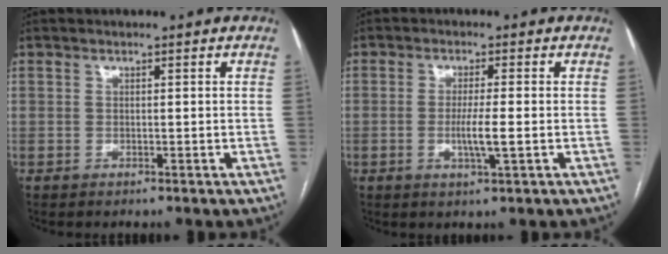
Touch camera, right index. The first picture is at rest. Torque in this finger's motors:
{"motor_torque": [0.94, 0.15, 0.42, 0.07]}